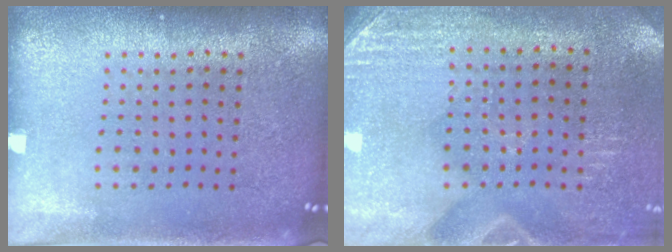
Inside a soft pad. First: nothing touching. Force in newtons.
{"total": 2.8, "press": 2.6, "slide": 1.2}